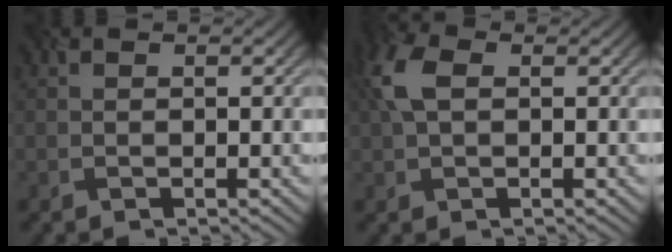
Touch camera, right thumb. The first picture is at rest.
{"total": 4.1, "force": [1.1, 2.5, 3.1], "torque": [-0.087, 0.010, 0.020]}